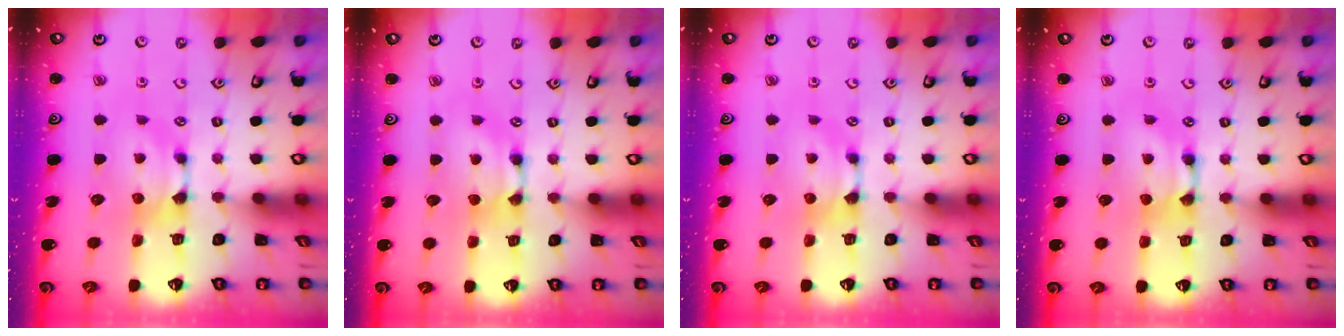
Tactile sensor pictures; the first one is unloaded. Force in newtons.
{"total": 1.6, "press": 1.5, "slide": 0.1}
{"total": 0.0}
{"total": 2.0, "press": 2.0, "slide": 0.1}